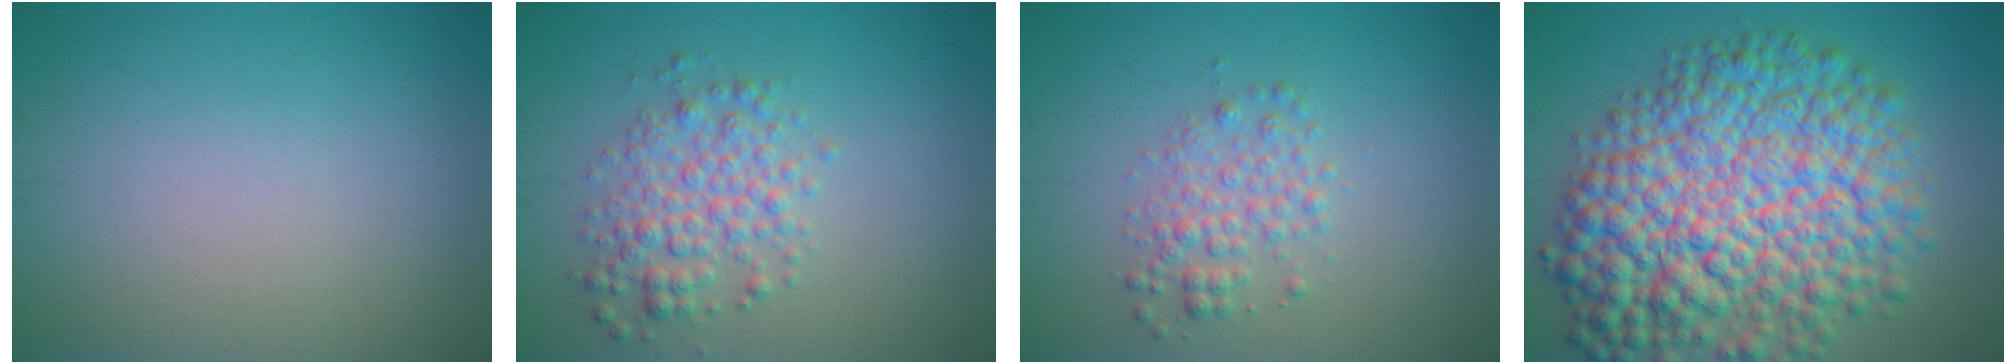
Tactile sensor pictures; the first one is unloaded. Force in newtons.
{"total": 3.5, "press": 3.5, "slide": 0.1}
{"total": 2.5, "press": 2.5, "slide": 0.1}
{"total": 14.0, "press": 14.0, "slide": 0.3}